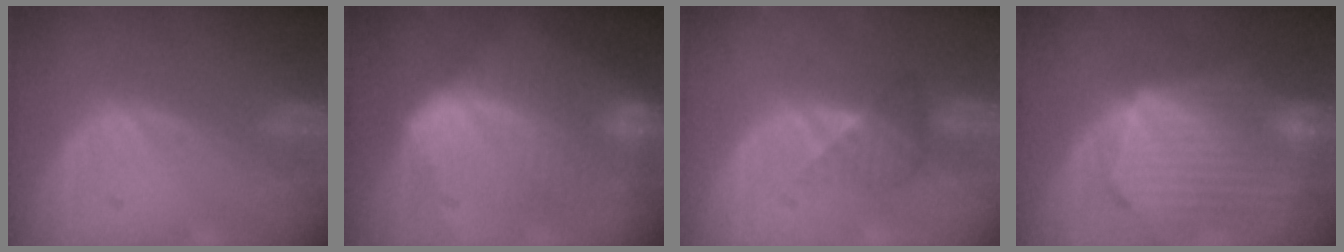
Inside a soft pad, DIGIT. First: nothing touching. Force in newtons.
{"total": 9.5, "press": 9.5, "slide": 0.7}
{"total": 3.3, "press": 3.1, "slide": 1.0}
{"total": 10.8, "press": 9.5, "slide": 5.2}